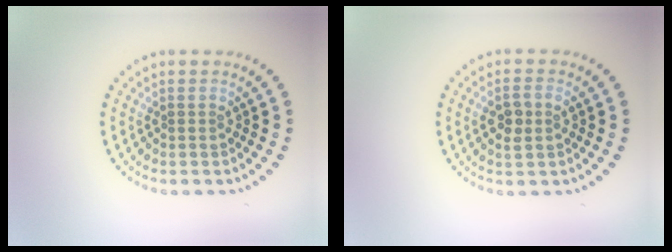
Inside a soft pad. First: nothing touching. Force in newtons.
{"total": 2.1, "press": 2.0, "slide": 0.5}